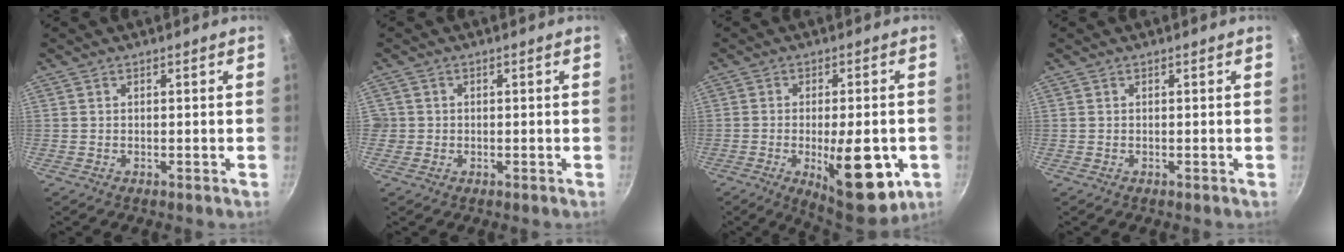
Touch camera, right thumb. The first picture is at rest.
{"total": 1.6, "force": [-0.2, 1.6, 0.2], "torque": [0.004, 0.006, -0.003]}
{"total": 15.8, "force": [-4.5, 6.2, 13.9], "torque": [-0.163, 0.005, -0.050]}
{"total": 0.0}